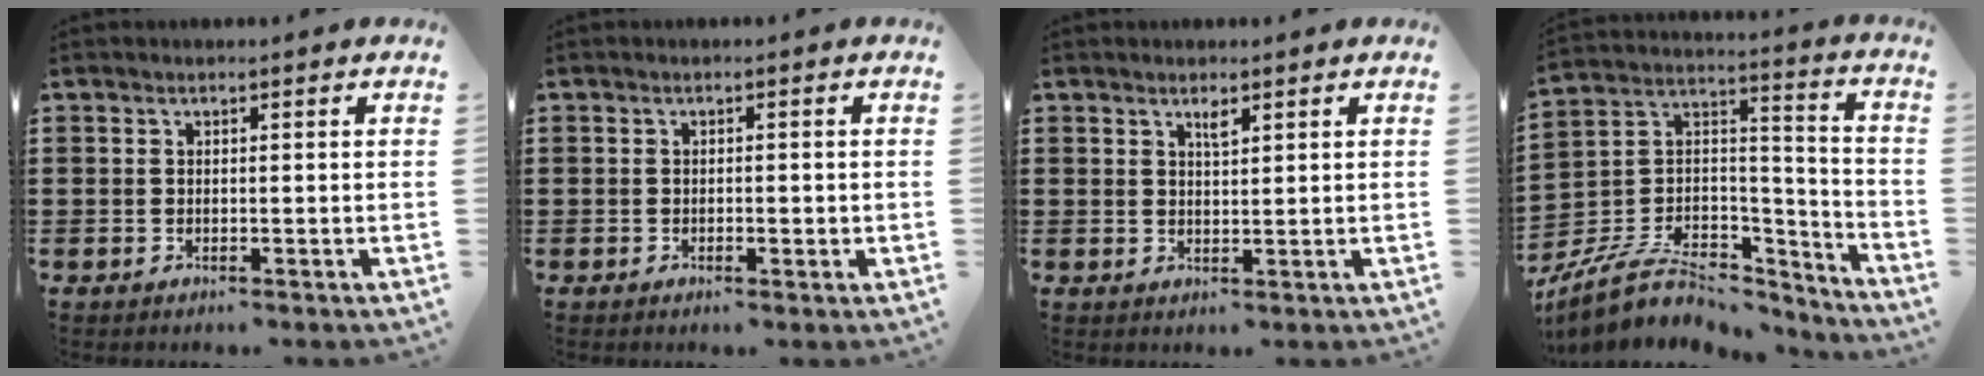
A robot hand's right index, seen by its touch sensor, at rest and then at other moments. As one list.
[{"total": 1.0, "force": [-0.3, 0.4, 0.8], "torque": [-0.016, -0.002, -0.004]}, {"total": 1.6, "force": [1.1, 0.4, 1.2], "torque": [-0.016, -0.001, 0.016]}, {"total": 8.6, "force": [-5.4, 5.3, 4.1], "torque": [-0.091, 0.009, -0.098]}]